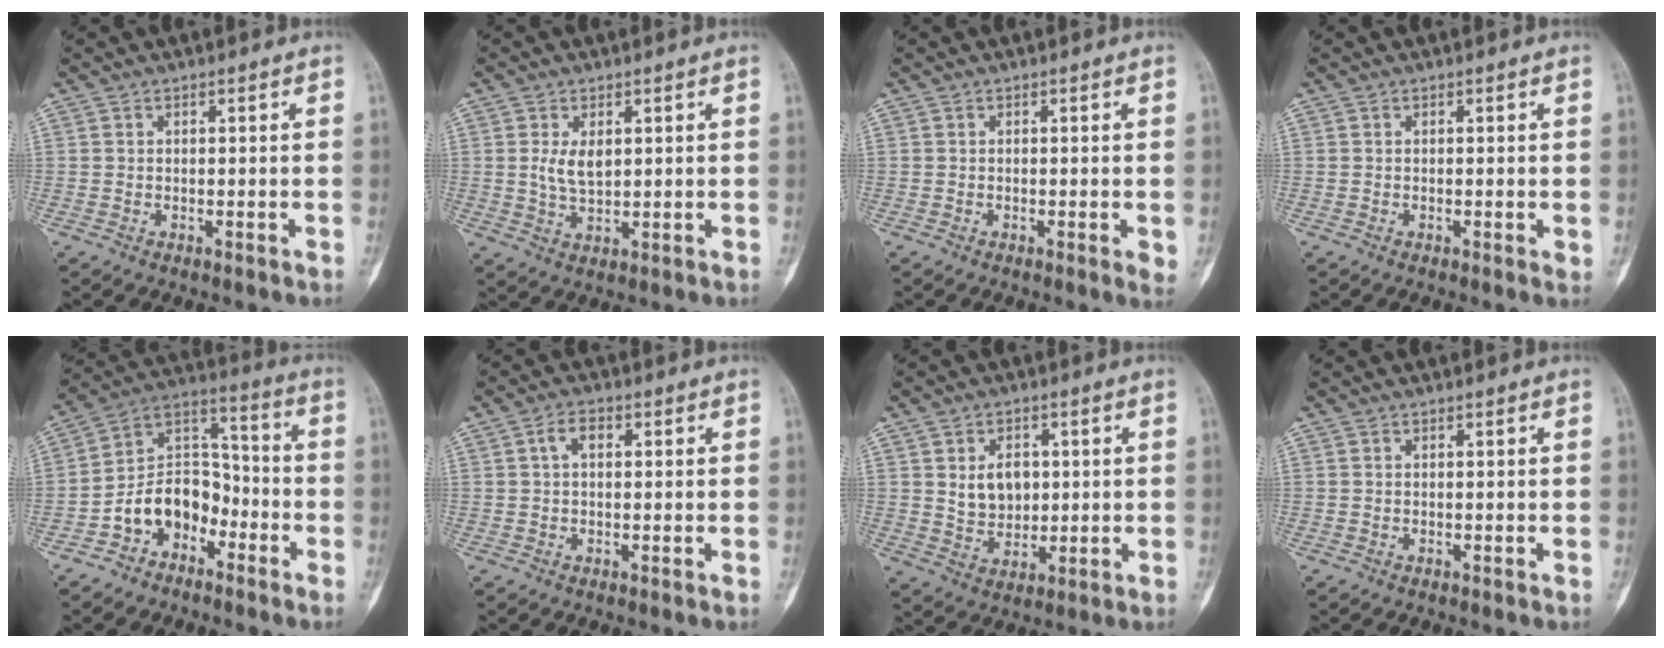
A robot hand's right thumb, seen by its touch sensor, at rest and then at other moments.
{"total": 4.7, "force": [1.1, 2.6, 3.8], "torque": [-0.067, -0.011, 0.026]}
{"total": 1.7, "force": [-0.2, 0.4, 1.7], "torque": [-0.027, -0.006, -0.004]}
{"total": 1.1, "force": [0.0, 0.2, 1.0], "torque": [-0.017, -0.005, -0.002]}
{"total": 12.2, "force": [-5.7, 8.7, 6.5], "torque": [-0.080, 0.078, -0.111]}
{"total": 3.4, "force": [0.8, 2.0, 2.6], "torque": [-0.047, 0.012, 0.012]}
{"total": 7.3, "force": [1.4, 5.4, 4.7], "torque": [-0.049, -0.011, 0.033]}
{"total": 0.0}